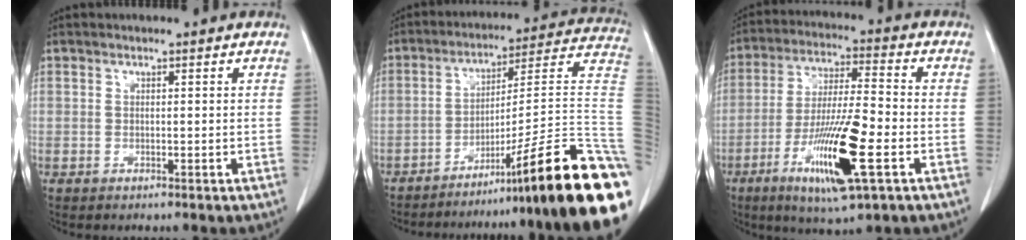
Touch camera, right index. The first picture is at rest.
{"total": 26.6, "force": [-15.4, -0.3, 21.7], "torque": [-0.180, 0.025, -0.232]}
{"total": 15.1, "force": [-5.8, 1.4, 13.8], "torque": [-0.263, -0.022, -0.100]}